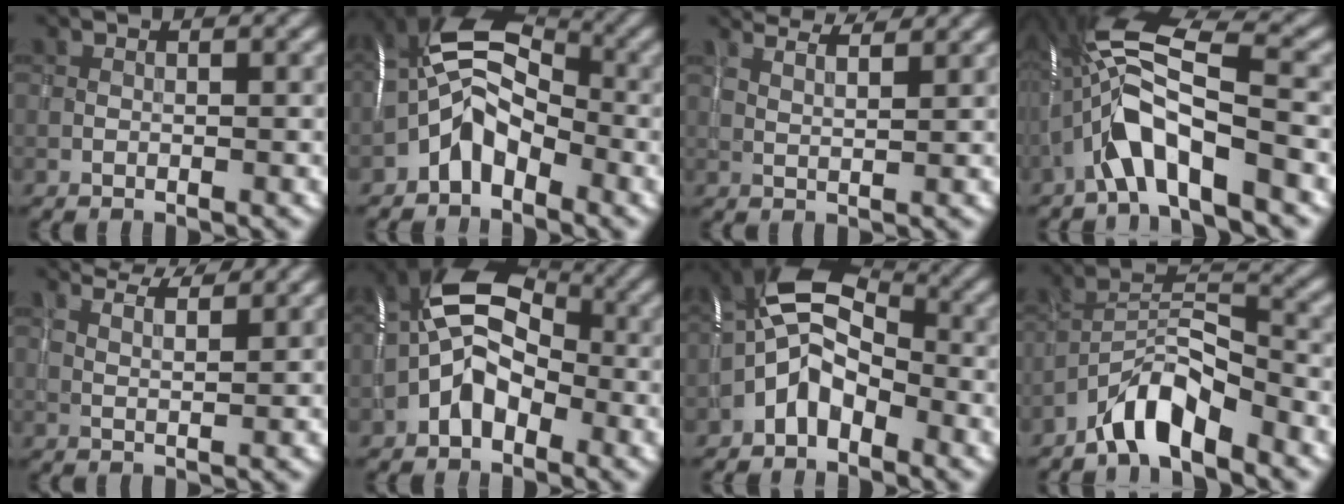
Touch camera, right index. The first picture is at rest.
{"total": 6.0, "force": [-2.2, 3.7, 4.1], "torque": [-0.077, 0.019, -0.054]}
{"total": 5.8, "force": [5.0, 1.5, 2.6], "torque": [-0.037, 0.029, 0.054]}
{"total": 9.4, "force": [-3.0, 2.6, 8.5], "torque": [-0.162, 0.021, -0.062]}
{"total": 5.2, "force": [4.6, 1.2, 2.1], "torque": [-0.033, 0.020, 0.053]}
{"total": 6.2, "force": [-1.4, 4.2, 4.4], "torque": [-0.079, 0.016, -0.041]}
{"total": 5.3, "force": [-1.8, 3.3, 3.8], "torque": [-0.074, 0.013, -0.045]}
{"total": 5.4, "force": [-4.0, 1.5, 3.3], "torque": [-0.058, 0.007, -0.080]}